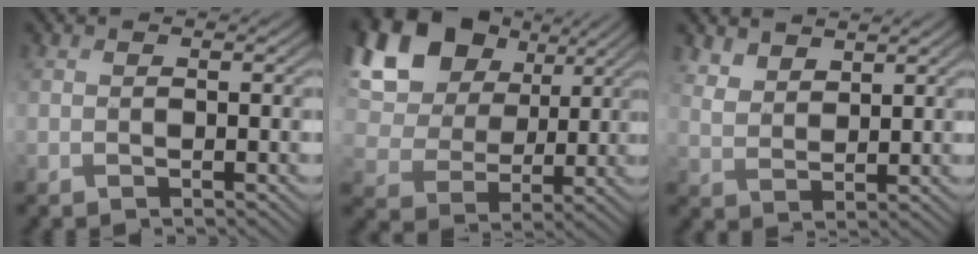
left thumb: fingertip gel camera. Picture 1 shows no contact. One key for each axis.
{"total": 21.1, "fx": 9.8, "fy": 15.6, "fz": 10.3, "tx": -0.301, "ty": 0.058, "tz": 0.201}
{"total": 4.2, "fx": 3.4, "fy": 1.9, "fz": 1.7, "tx": -0.043, "ty": -0.002, "tz": 0.077}